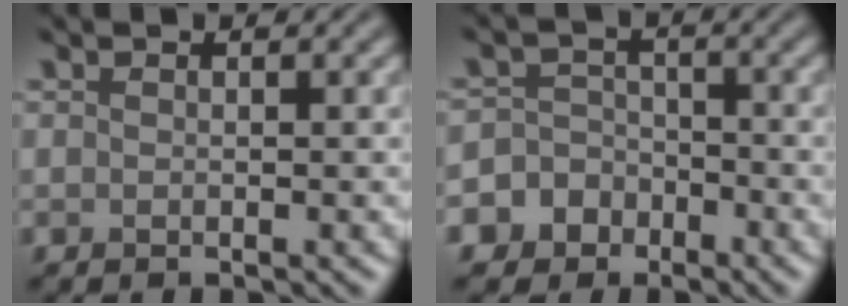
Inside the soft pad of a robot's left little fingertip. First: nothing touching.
{"total": 6.7, "force": [-3.8, 5.5, 0.5], "torque": [0.004, -0.003, -0.085]}